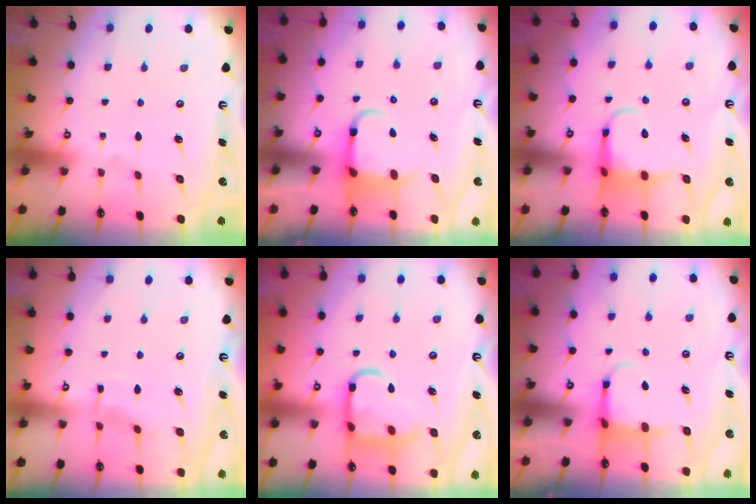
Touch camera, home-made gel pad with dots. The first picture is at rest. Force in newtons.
{"total": 4.7, "press": 4.7, "slide": 0.8}
{"total": 6.0, "press": 5.9, "slide": 0.7}
{"total": 4.7, "press": 4.6, "slide": 0.6}
{"total": 13.8, "press": 13.7, "slide": 1.5}
{"total": 4.0, "press": 3.8, "slide": 1.0}